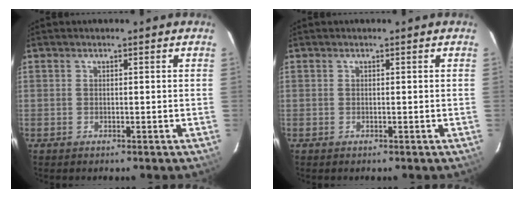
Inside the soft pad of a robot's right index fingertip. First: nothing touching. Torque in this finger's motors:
{"motor_torque": [0.00, 0.00, 0.00, 0.00]}